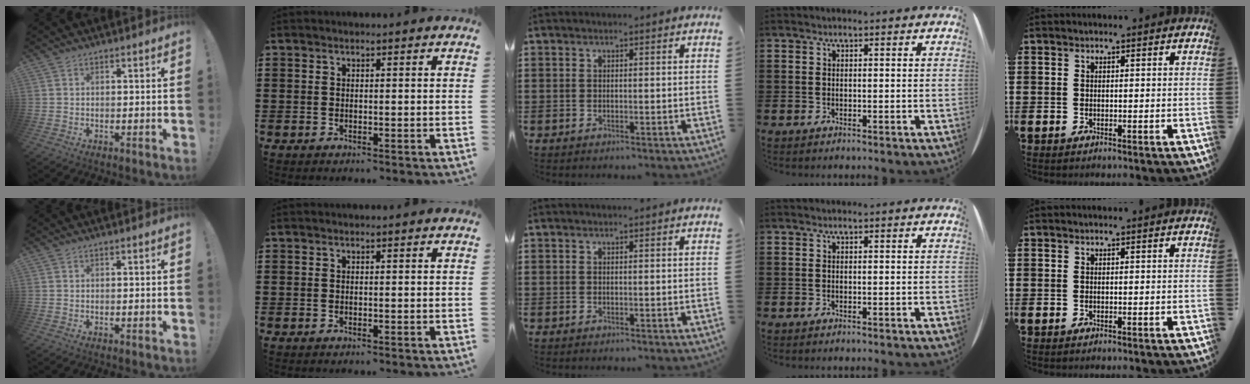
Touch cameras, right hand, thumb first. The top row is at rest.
{}